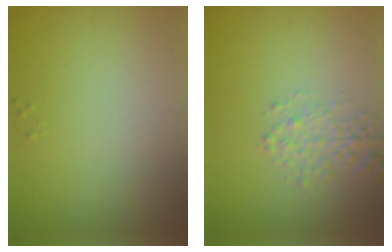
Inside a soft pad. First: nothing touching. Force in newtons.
{"total": 2.2, "press": 2.2, "slide": 0.1}